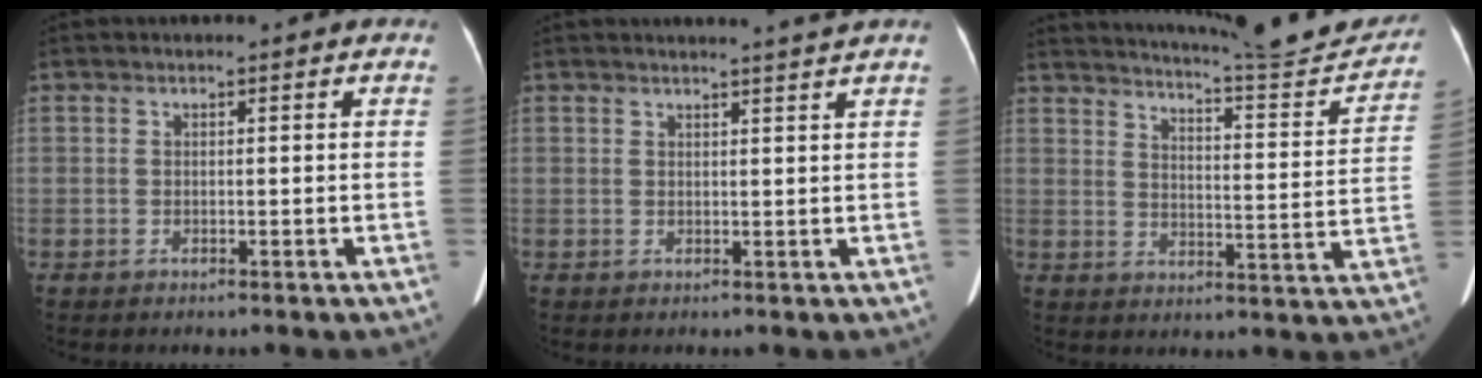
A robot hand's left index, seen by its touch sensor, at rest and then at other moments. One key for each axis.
{"total": 3.2, "fx": 2.8, "fy": -1.1, "fz": 1.1, "tx": -0.016, "ty": -0.005, "tz": 0.033}
{"total": 18.4, "fx": 17.5, "fy": 0.2, "fz": 5.7, "tx": -0.087, "ty": -0.056, "tz": 0.224}